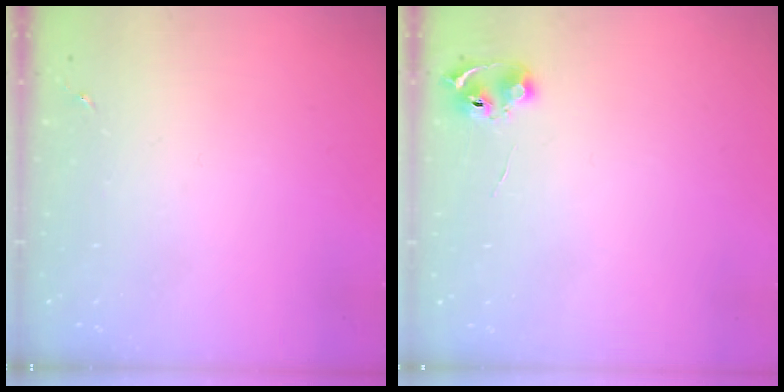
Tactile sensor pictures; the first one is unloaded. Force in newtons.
{"total": 6.3, "press": 6.3, "slide": 0.8}